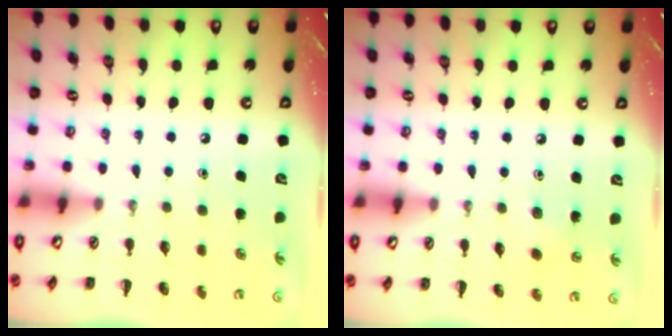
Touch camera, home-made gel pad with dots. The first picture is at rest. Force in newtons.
{"total": 2.9, "press": 2.7, "slide": 0.8}